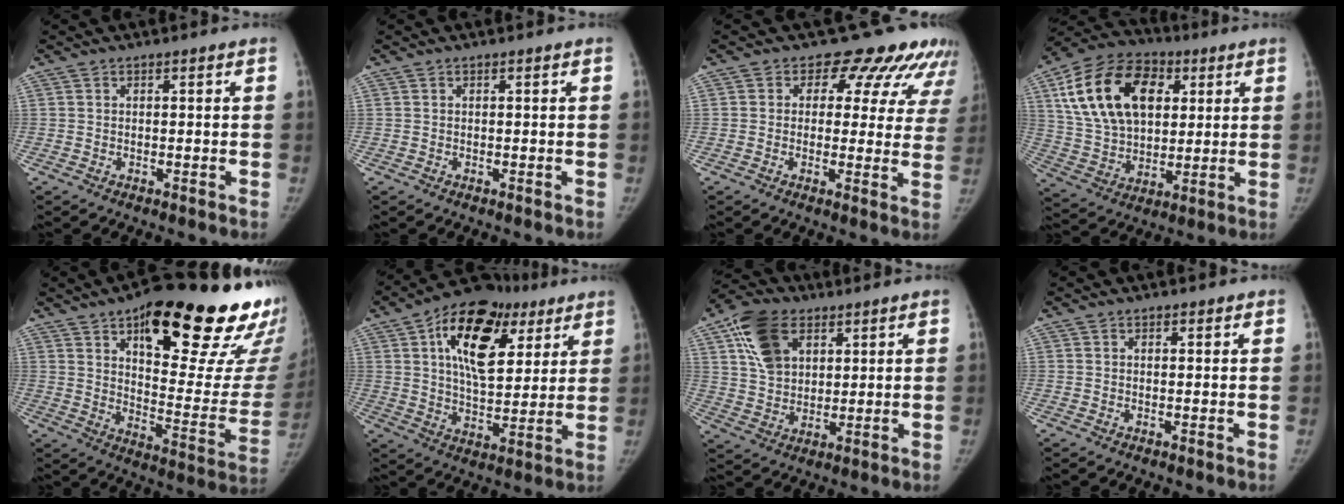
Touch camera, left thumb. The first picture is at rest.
{"total": 0.0}
{"total": 12.8, "force": [9.3, 7.1, 5.2], "torque": [-0.002, -0.034, 0.088]}
{"total": 22.2, "force": [6.8, 14.8, 15.1], "torque": [-0.255, -0.001, 0.120]}
{"total": 32.3, "force": [19.2, 10.5, 23.8], "torque": [-0.253, -0.060, 0.272]}
{"total": 20.8, "force": [8.4, 12.0, 14.8], "torque": [-0.197, -0.012, 0.129]}
{"total": 12.5, "force": [5.4, 8.4, 7.4], "torque": [-0.115, -0.007, 0.102]}
{"total": 0.9, "force": [0.5, 0.8, 0.1], "torque": [0.013, -0.001, 0.003]}